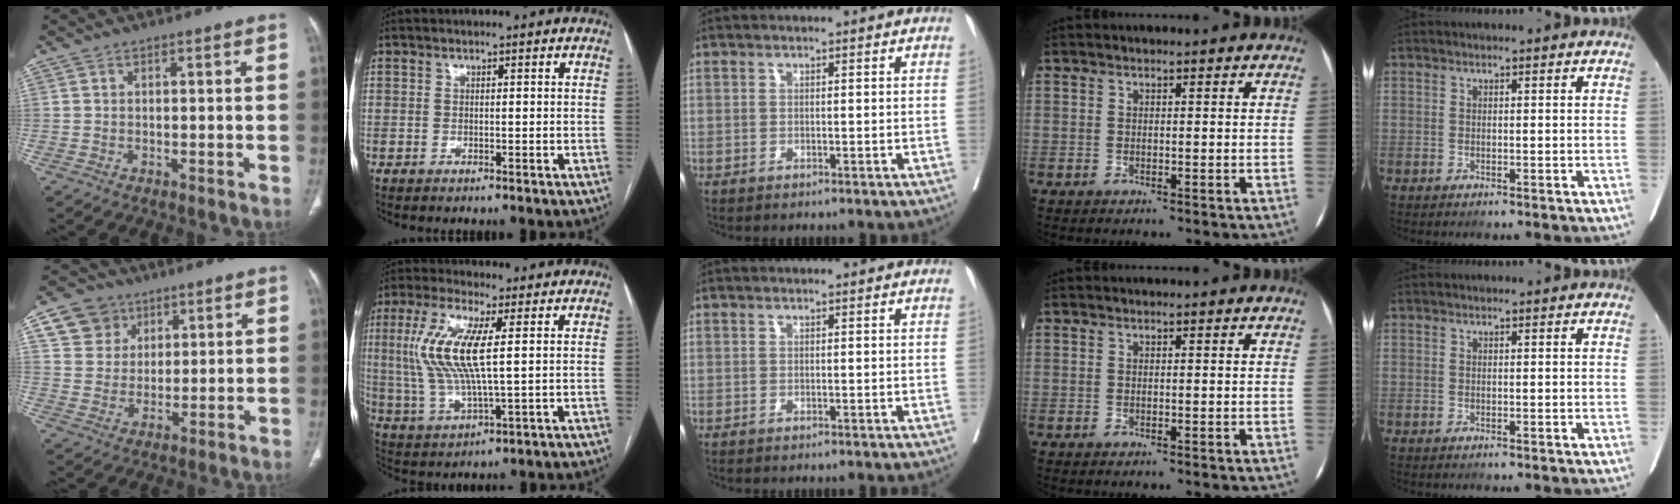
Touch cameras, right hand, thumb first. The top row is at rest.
{"thumb": {"total": 8.7, "force": [4.3, 7.3, 2.0], "torque": [-0.009, -0.013, 0.081]}, "index": {"total": 11.8, "force": [2.3, 2.3, 11.4], "torque": [-0.258, 0.005, 0.046]}}